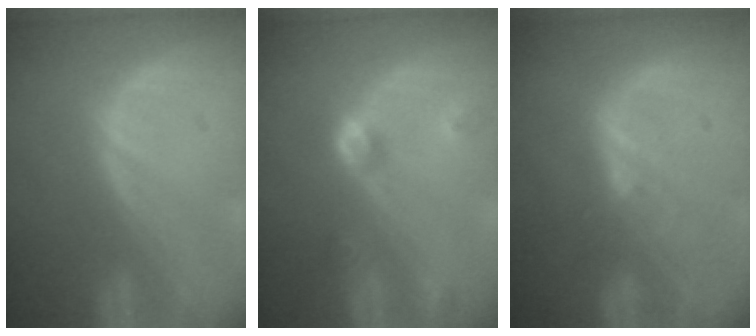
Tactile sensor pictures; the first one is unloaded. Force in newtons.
{"total": 4.6, "press": 4.2, "slide": 1.9}
{"total": 2.0, "press": 2.0, "slide": 0.3}